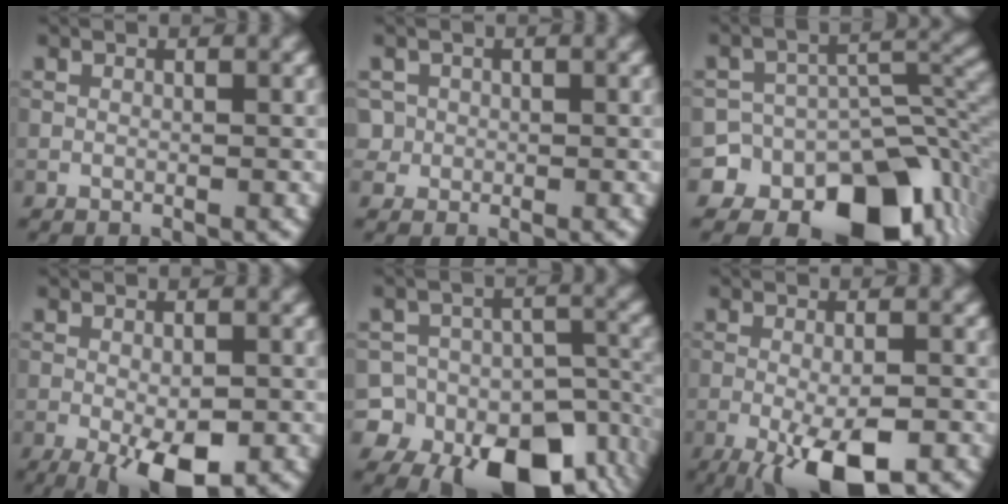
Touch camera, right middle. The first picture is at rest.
{"total": 1.9, "force": [0.2, 1.8, 0.3], "torque": [-0.002, 0.002, 0.009]}
{"total": 13.3, "force": [-8.5, 8.5, 5.7], "torque": [-0.083, 0.008, -0.128]}
{"total": 6.5, "force": [-3.0, 2.3, 5.2], "torque": [-0.083, -0.013, -0.043]}
{"total": 16.4, "force": [-9.8, 11.3, 6.7], "torque": [-0.101, -0.037, -0.140]}
{"total": 7.7, "force": [-3.8, 2.2, 6.3], "torque": [-0.103, -0.008, -0.060]}